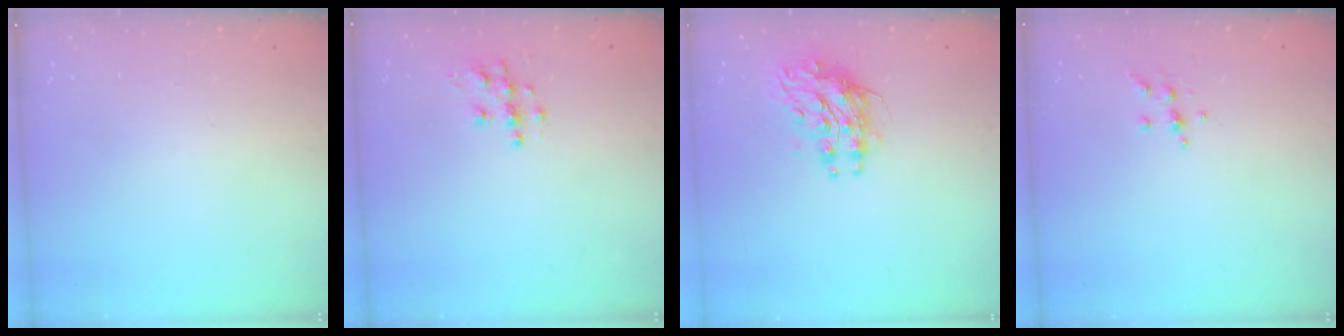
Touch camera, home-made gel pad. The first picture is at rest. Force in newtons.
{"total": 7.3, "press": 7.3, "slide": 0.2}
{"total": 8.9, "press": 8.9, "slide": 0.5}
{"total": 5.4, "press": 5.3, "slide": 0.6}